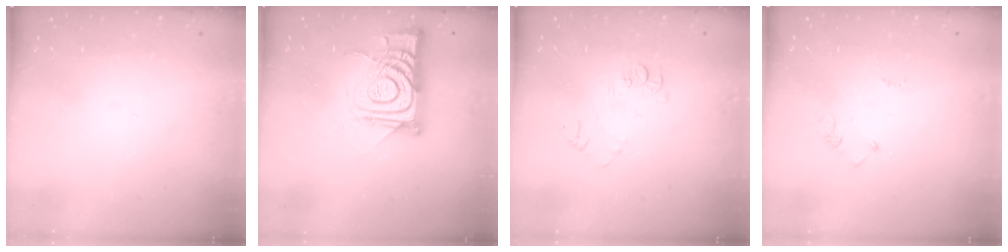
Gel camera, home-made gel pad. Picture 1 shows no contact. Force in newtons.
{"total": 14.0, "press": 14.0, "slide": 1.4}
{"total": 7.2, "press": 7.2, "slide": 0.7}
{"total": 2.9, "press": 2.9, "slide": 0.3}